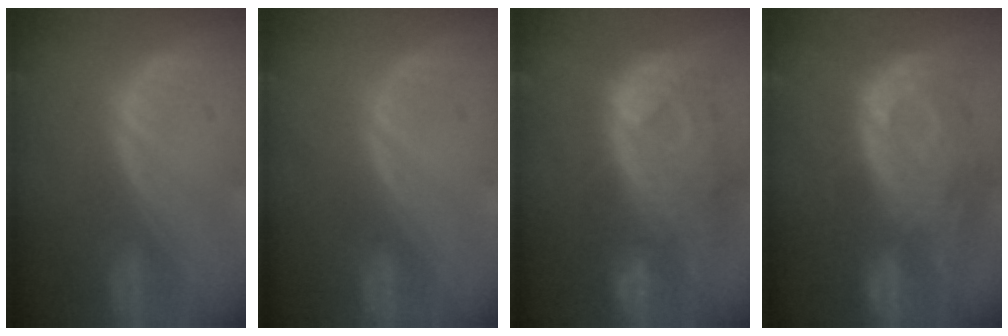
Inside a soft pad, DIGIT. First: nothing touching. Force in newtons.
{"total": 0.0}
{"total": 12.0, "press": 10.3, "slide": 6.0}
{"total": 12.0, "press": 10.7, "slide": 5.5}